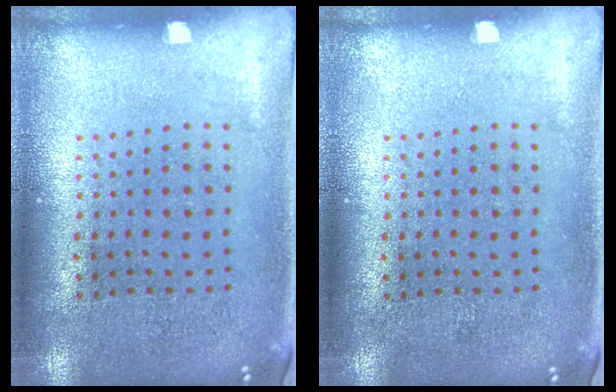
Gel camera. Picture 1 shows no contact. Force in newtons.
{"total": 0.0}